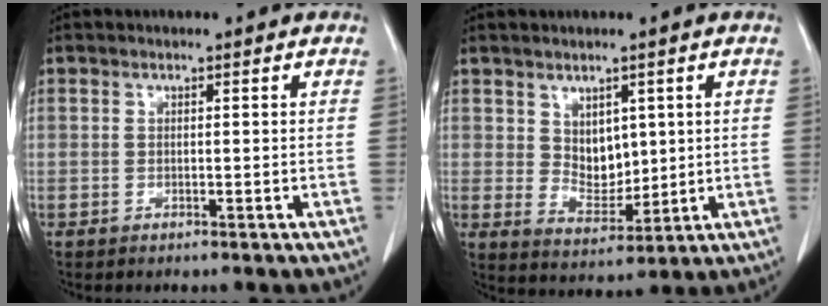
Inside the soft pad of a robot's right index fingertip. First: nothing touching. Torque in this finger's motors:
{"motor_torque": [0.48, 0.03, 0.10, 0.04]}